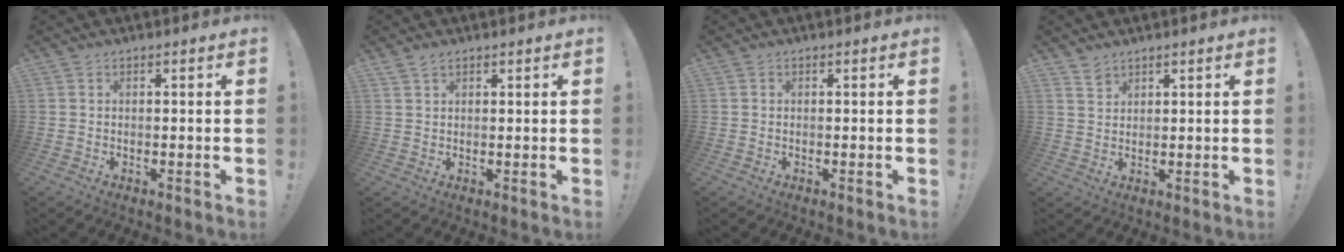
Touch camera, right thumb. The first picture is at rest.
{"total": 2.0, "force": [1.6, 0.7, 0.8], "torque": [-0.009, -0.008, 0.029]}
{"total": 0.0}
{"total": 2.9, "force": [2.4, 1.4, 0.6], "torque": [0.002, -0.020, 0.044]}